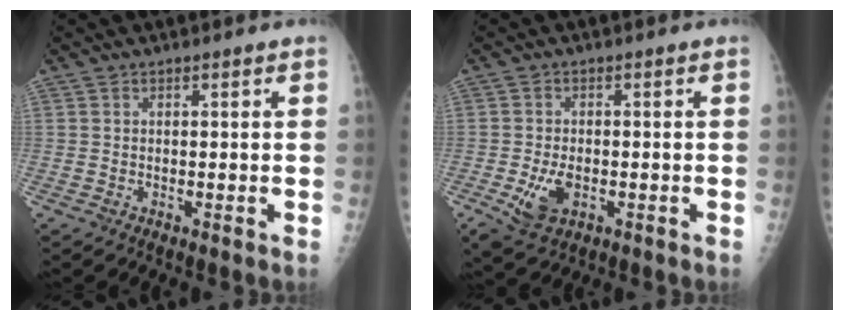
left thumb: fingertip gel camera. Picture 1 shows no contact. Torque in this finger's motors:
{"motor_torque": [-0.08, 1.70, 0.02, 0.05, 0.12]}